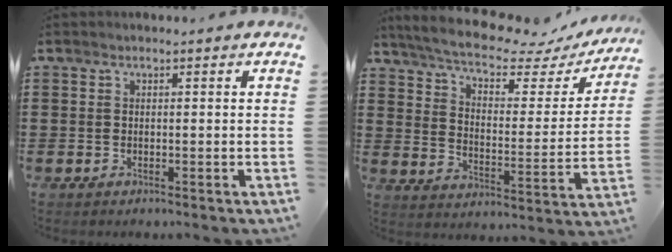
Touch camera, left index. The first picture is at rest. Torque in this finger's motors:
{"motor_torque": [2.14, 0.00, 0.12, 0.12]}